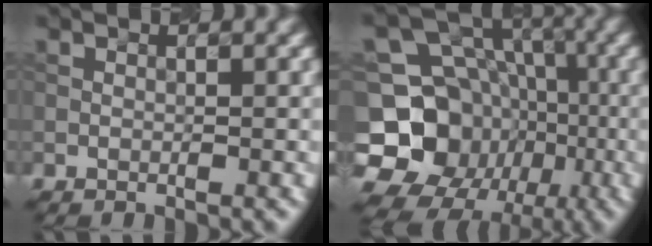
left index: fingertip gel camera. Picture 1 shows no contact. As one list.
[{"total": 17.2, "force": [-5.6, 15.0, 6.2], "torque": [-0.124, -0.007, -0.101]}]